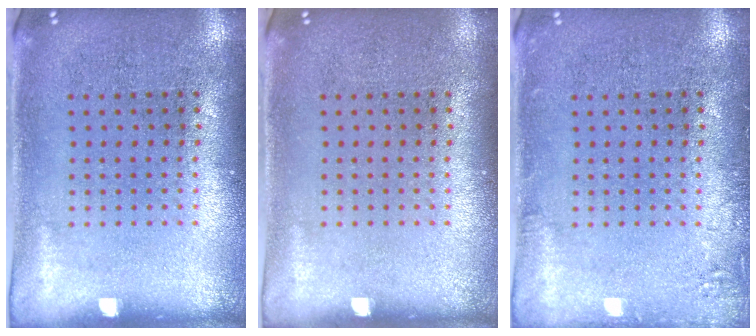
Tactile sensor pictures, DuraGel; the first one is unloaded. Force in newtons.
{"total": 0.0}
{"total": 1.5, "press": 1.4, "slide": 0.3}